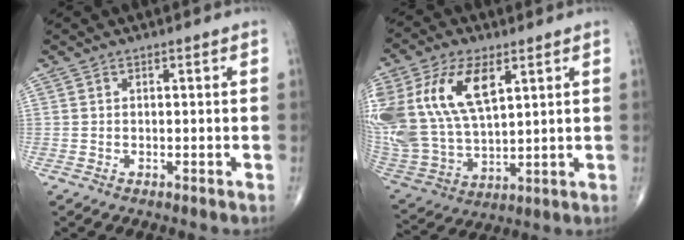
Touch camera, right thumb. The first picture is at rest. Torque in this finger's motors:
{"motor_torque": [2.46, 2.54, 2.14, 0.63, 0.31]}